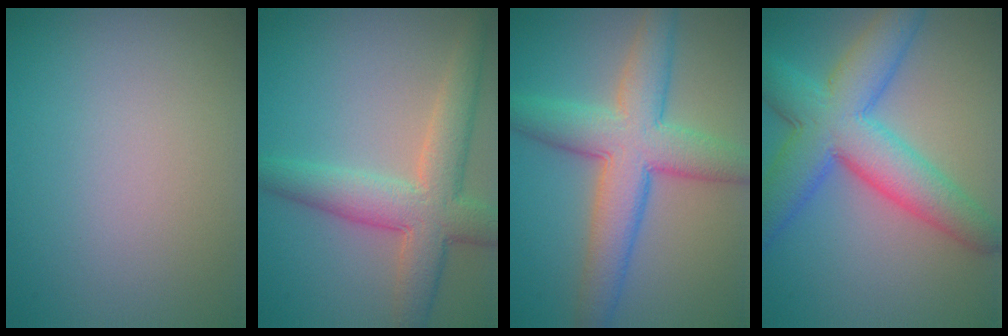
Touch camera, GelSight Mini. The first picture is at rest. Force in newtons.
{"total": 6.0, "press": 6.0, "slide": 0.3}
{"total": 7.6, "press": 7.6, "slide": 0.2}
{"total": 8.9, "press": 8.9, "slide": 0.2}